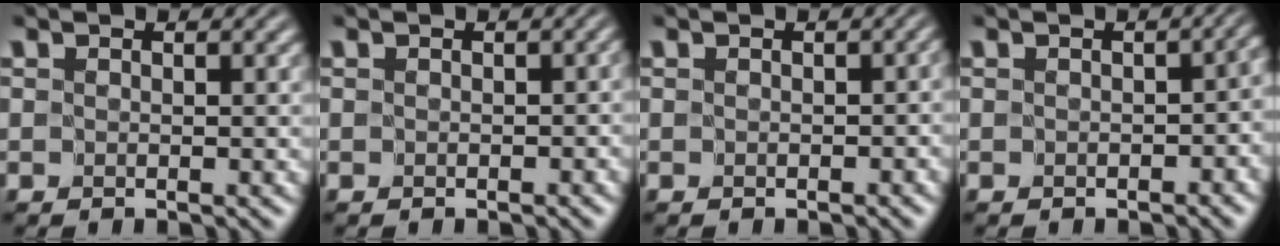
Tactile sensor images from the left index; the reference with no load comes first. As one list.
[{"total": 0.7, "force": [-0.4, 0.5, 0.3], "torque": [0.004, 0.003, 0.001]}, {"total": 1.0, "force": [-0.5, 0.7, 0.6], "torque": [0.002, 0.002, 0.001]}, {"total": 3.7, "force": [-0.7, 2.4, 2.7], "torque": [-0.003, 0.000, -0.001]}]